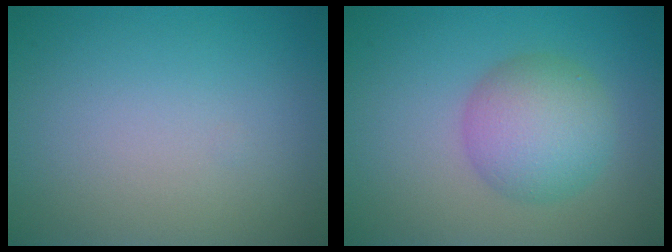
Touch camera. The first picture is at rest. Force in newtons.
{"total": 5.2, "press": 5.2, "slide": 0.3}